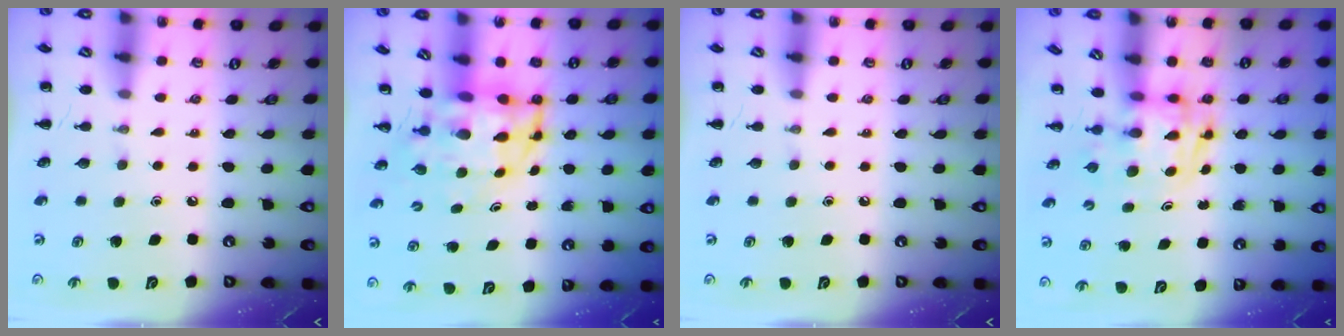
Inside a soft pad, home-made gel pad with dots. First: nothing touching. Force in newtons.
{"total": 5.5, "press": 5.3, "slide": 1.6}
{"total": 0.0}
{"total": 2.8, "press": 2.8, "slide": 0.5}